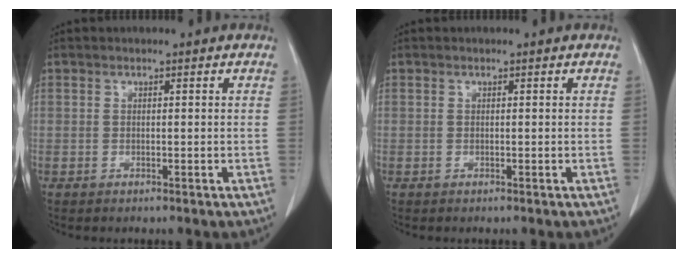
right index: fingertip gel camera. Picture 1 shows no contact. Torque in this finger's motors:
{"motor_torque": [0.00, 0.00, 0.00, 0.00]}